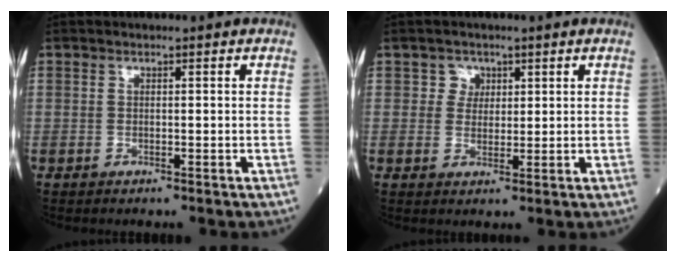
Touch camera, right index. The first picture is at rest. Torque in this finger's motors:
{"motor_torque": [-0.22, 0.07, -0.09, -0.02]}